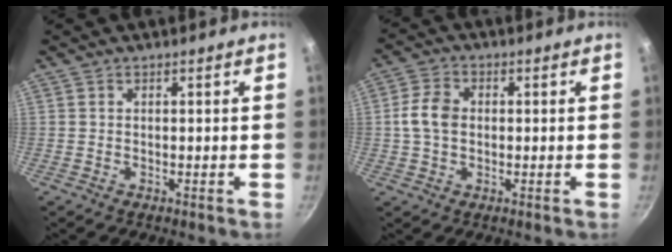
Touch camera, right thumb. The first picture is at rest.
{"total": 6.1, "force": [0.1, 4.5, 4.1], "torque": [-0.071, 0.013, -0.006]}